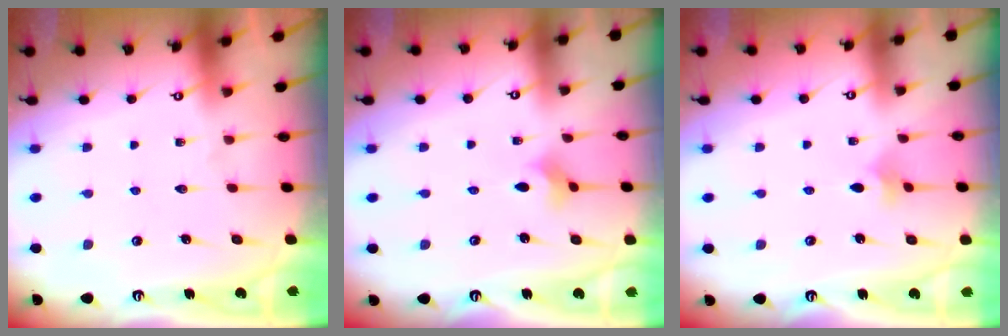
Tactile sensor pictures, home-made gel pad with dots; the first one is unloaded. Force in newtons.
{"total": 2.3, "press": 2.2, "slide": 0.4}
{"total": 2.4, "press": 2.3, "slide": 0.5}